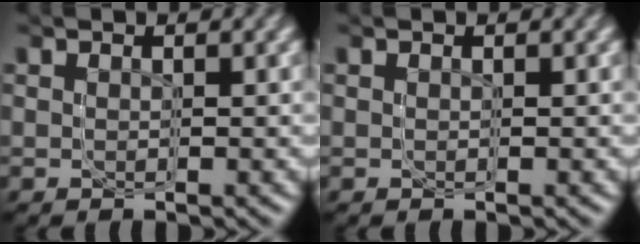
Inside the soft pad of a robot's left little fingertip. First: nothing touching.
{"total": 0.0}